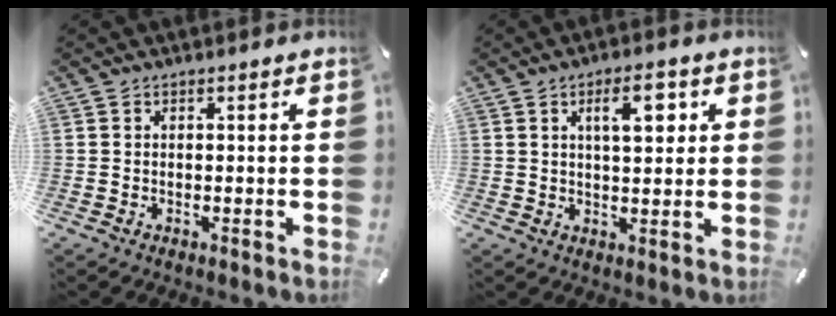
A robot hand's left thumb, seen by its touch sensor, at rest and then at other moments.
{"total": 7.5, "force": [2.8, 3.2, 6.2], "torque": [-0.089, -0.008, 0.039]}